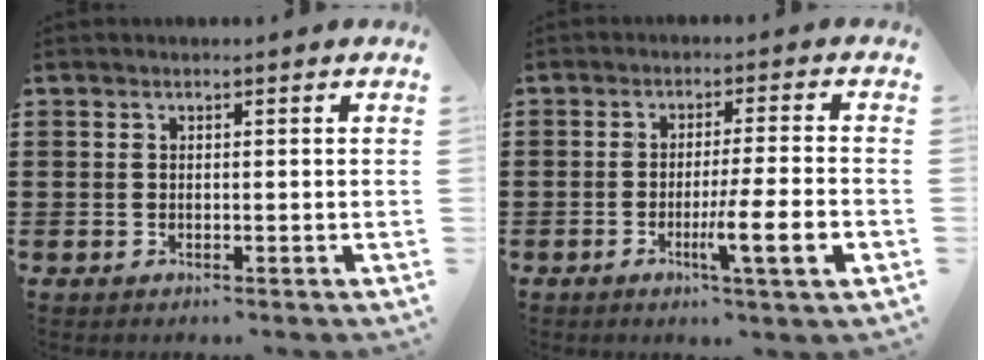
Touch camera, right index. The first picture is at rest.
{"total": 7.2, "force": [-2.5, -0.1, 6.7], "torque": [-0.107, -0.011, -0.041]}